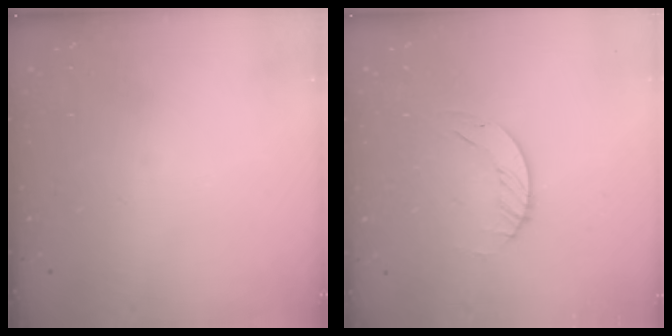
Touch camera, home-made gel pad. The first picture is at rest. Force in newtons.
{"total": 1.9, "press": 1.9, "slide": 0.2}